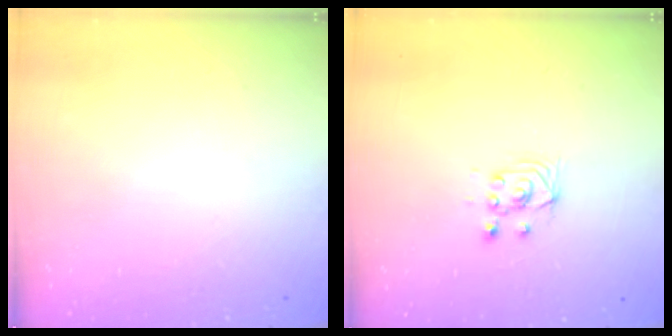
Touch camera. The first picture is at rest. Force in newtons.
{"total": 2.9, "press": 2.7, "slide": 1.0}